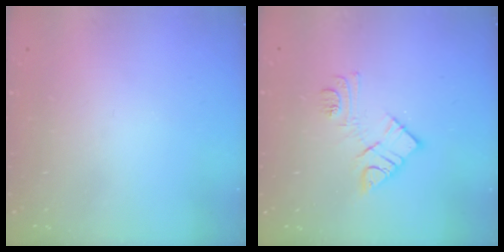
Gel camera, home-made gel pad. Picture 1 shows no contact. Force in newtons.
{"total": 11.0, "press": 11.0, "slide": 0.6}